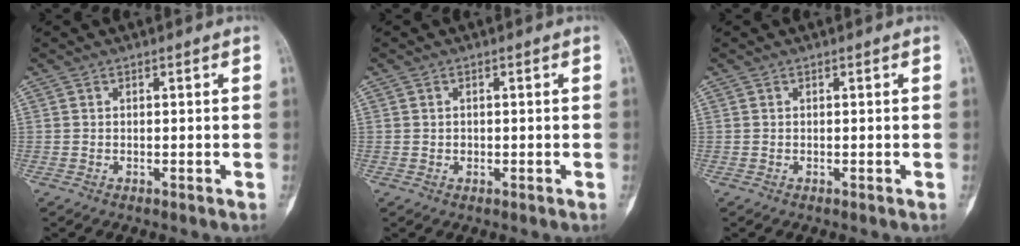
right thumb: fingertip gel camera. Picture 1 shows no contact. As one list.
[{"total": 0.7, "force": [0.0, 0.7, 0.2], "torque": [0.001, 0.003, 0.000]}, {"total": 0.0}]